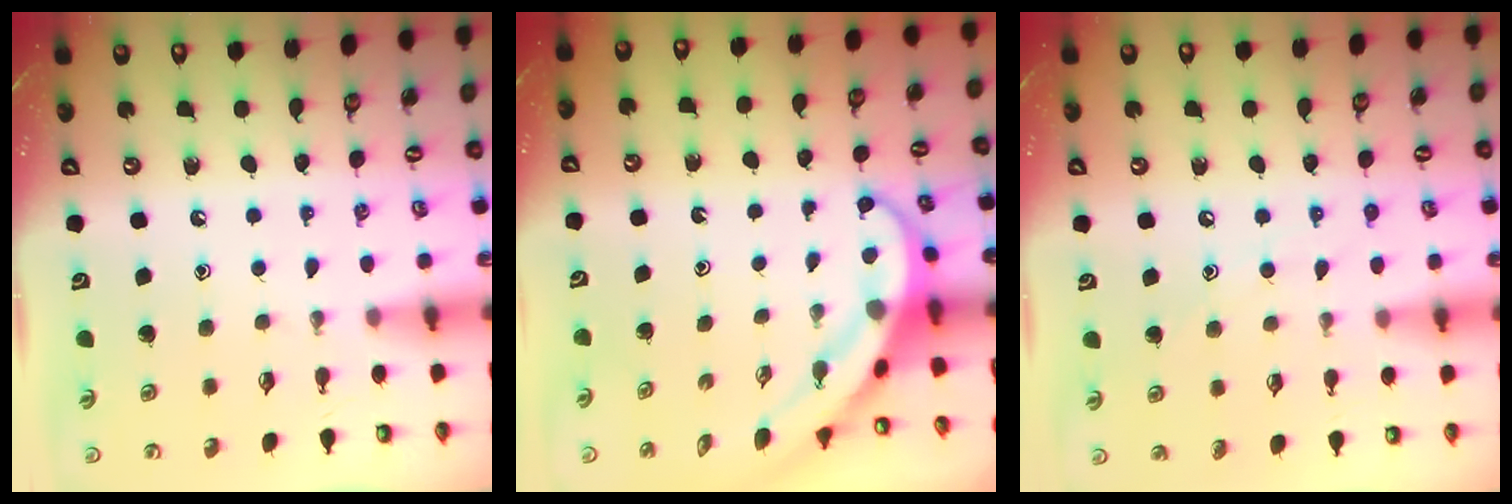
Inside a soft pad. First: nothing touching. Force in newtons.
{"total": 5.3, "press": 5.2, "slide": 0.3}
{"total": 7.3, "press": 7.2, "slide": 0.7}